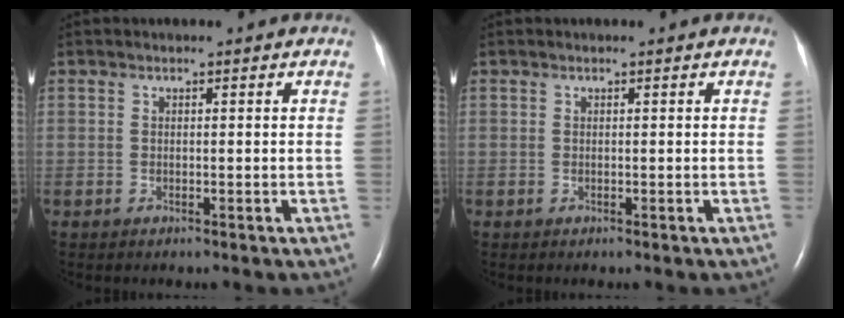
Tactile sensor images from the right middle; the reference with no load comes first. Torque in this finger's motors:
{"motor_torque": [-0.04, -0.03, 0.00, 0.01]}